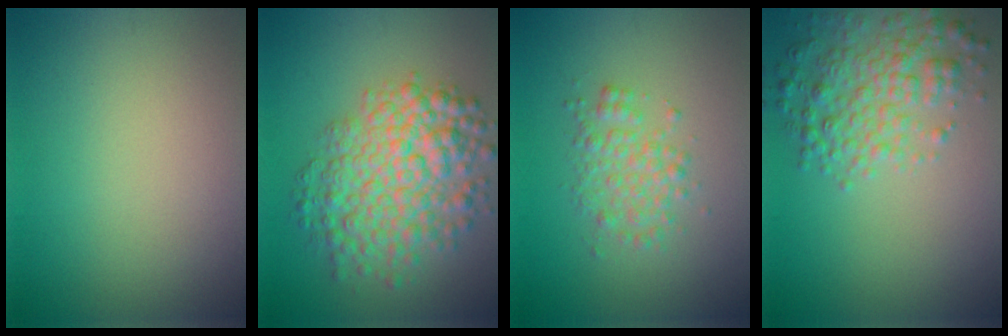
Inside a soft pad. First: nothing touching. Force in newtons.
{"total": 7.4, "press": 7.4, "slide": 0.2}
{"total": 2.6, "press": 2.6, "slide": 0.0}
{"total": 4.2, "press": 4.2, "slide": 0.1}